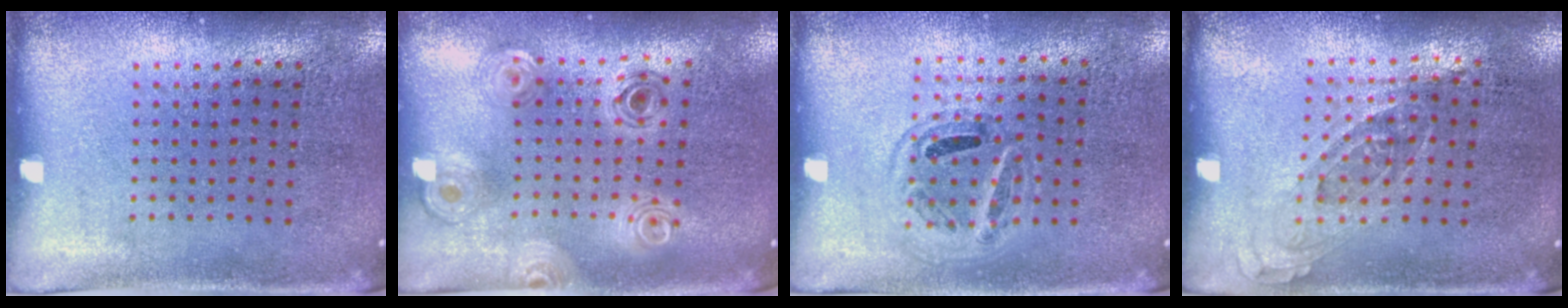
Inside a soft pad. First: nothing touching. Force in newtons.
{"total": 0.9, "press": 0.9, "slide": 0.2}
{"total": 0.9, "press": 0.9, "slide": 0.1}
{"total": 0.7, "press": 0.7, "slide": 0.3}